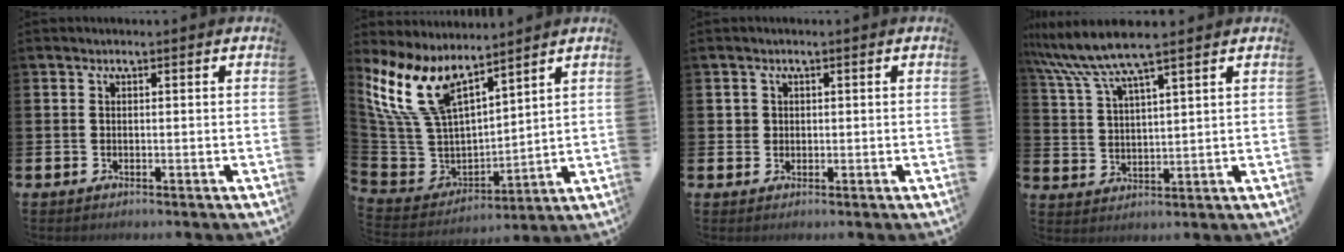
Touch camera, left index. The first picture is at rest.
{"total": 11.2, "force": [8.5, 5.0, 5.3], "torque": [-0.154, -0.055, 0.160]}
{"total": 1.4, "force": [0.6, 1.3, 0.0], "torque": [0.007, 0.004, 0.009]}
{"total": 7.6, "force": [6.7, 0.5, 3.7], "torque": [-0.097, -0.022, 0.119]}